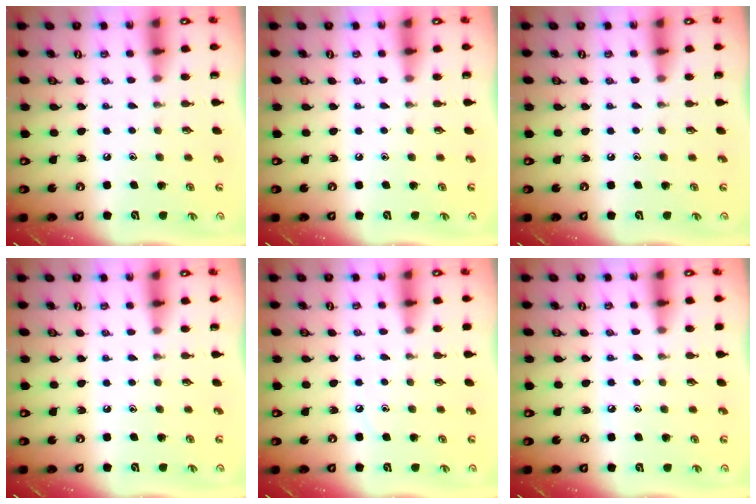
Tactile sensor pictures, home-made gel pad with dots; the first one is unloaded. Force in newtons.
{"total": 0.0}
{"total": 0.0}
{"total": 0.0}
{"total": 3.5, "press": 3.4, "slide": 0.5}
{"total": 3.5, "press": 3.5, "slide": 0.6}